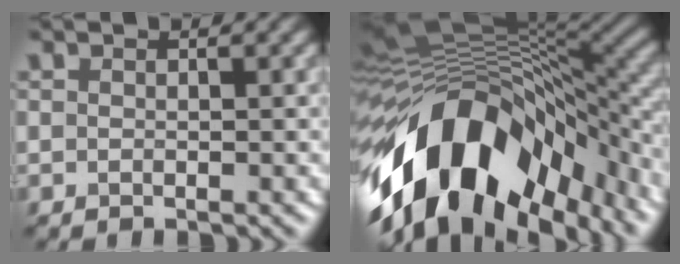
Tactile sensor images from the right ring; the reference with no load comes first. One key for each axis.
{"total": 16.1, "fx": -6.7, "fy": 8.8, "fz": 11.7, "tx": -0.211, "ty": 0.006, "tz": -0.121}